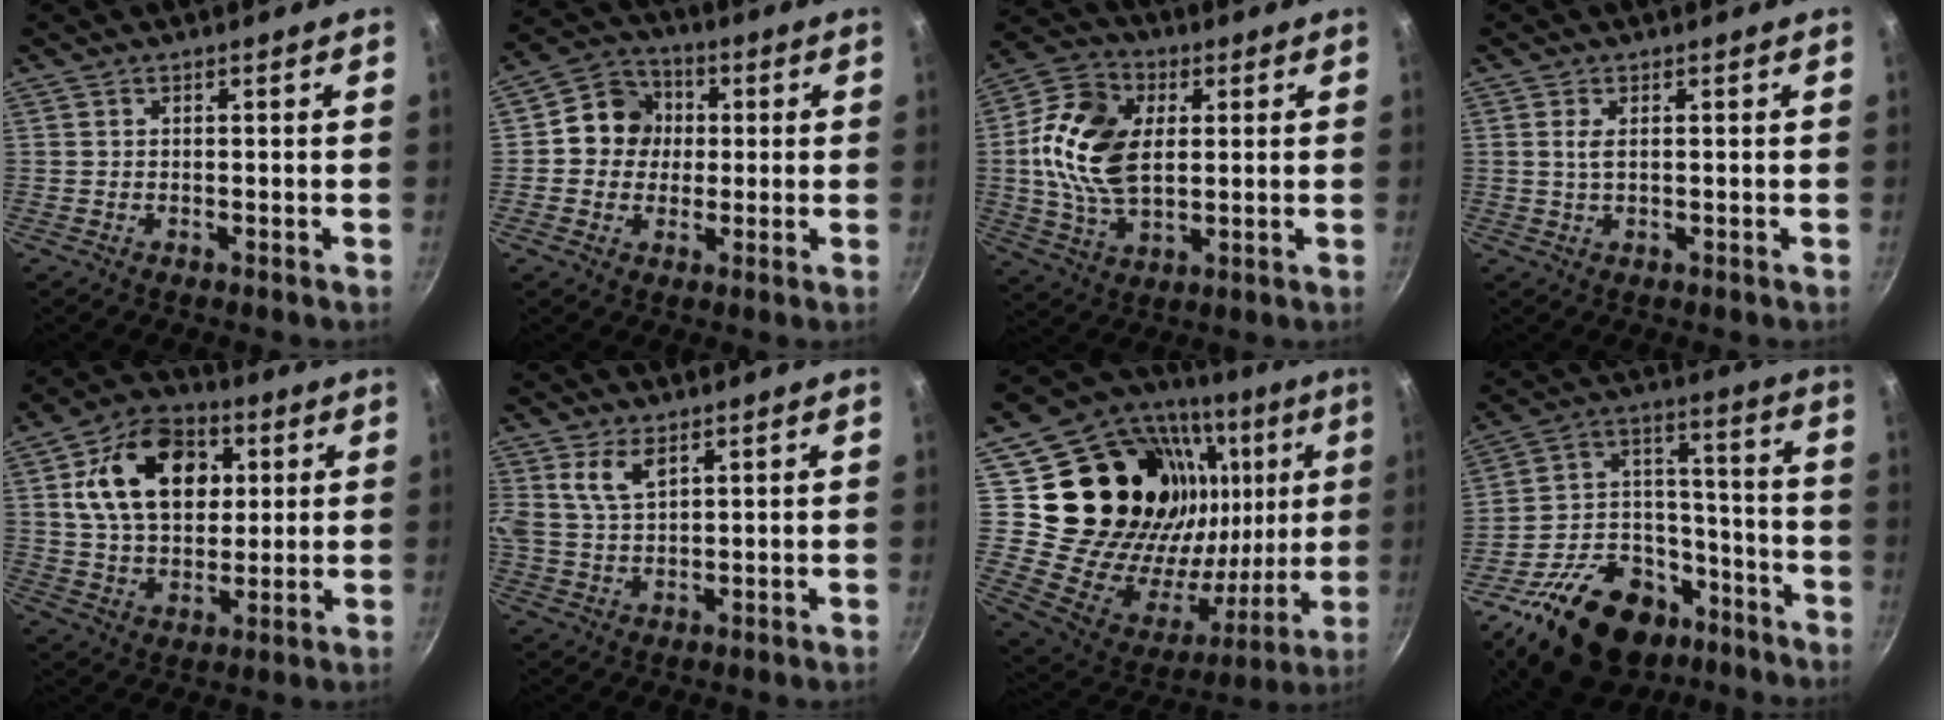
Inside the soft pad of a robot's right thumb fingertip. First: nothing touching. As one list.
[{"total": 9.5, "force": [0.7, 8.7, 3.6], "torque": [-0.019, 0.018, -0.007]}, {"total": 16.6, "force": [2.2, 10.8, 12.4], "torque": [-0.214, 0.003, 0.031]}, {"total": 1.9, "force": [0.5, 0.8, 1.7], "torque": [-0.035, -0.002, 0.010]}, {"total": 19.1, "force": [5.1, 13.1, 12.8], "torque": [-0.182, 0.004, 0.080]}, {"total": 7.1, "force": [3.3, 3.9, 4.9], "torque": [-0.094, -0.008, 0.066]}, {"total": 34.4, "force": [10.7, 23.8, 22.4], "torque": [-0.317, -0.019, 0.195]}, {"total": 26.5, "force": [-16.3, 15.8, 13.7], "torque": [-0.183, 0.113, -0.250]}]